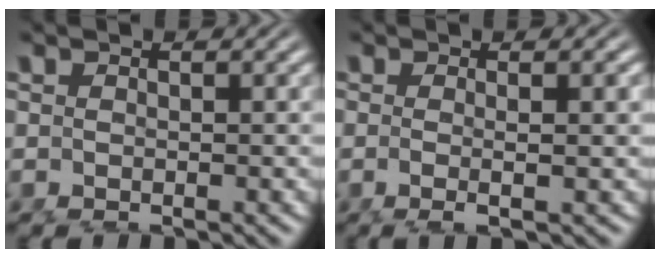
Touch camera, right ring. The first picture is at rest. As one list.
[{"total": 2.5, "force": [-0.6, -1.0, 2.2], "torque": [-0.033, 0.000, -0.009]}]